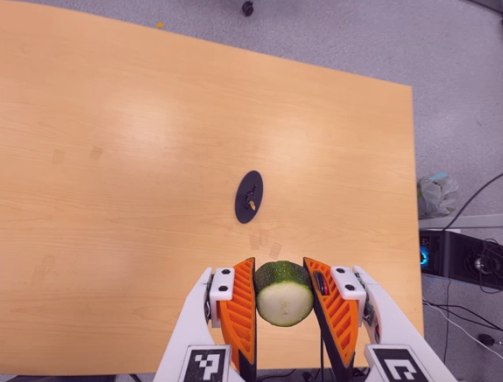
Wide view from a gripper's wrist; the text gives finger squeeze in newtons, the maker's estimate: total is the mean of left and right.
{"total": 10.8, "left": 9.8, "right": 11.7}